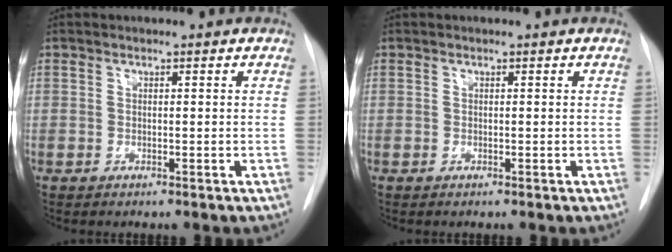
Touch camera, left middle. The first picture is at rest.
{"total": 0.0}